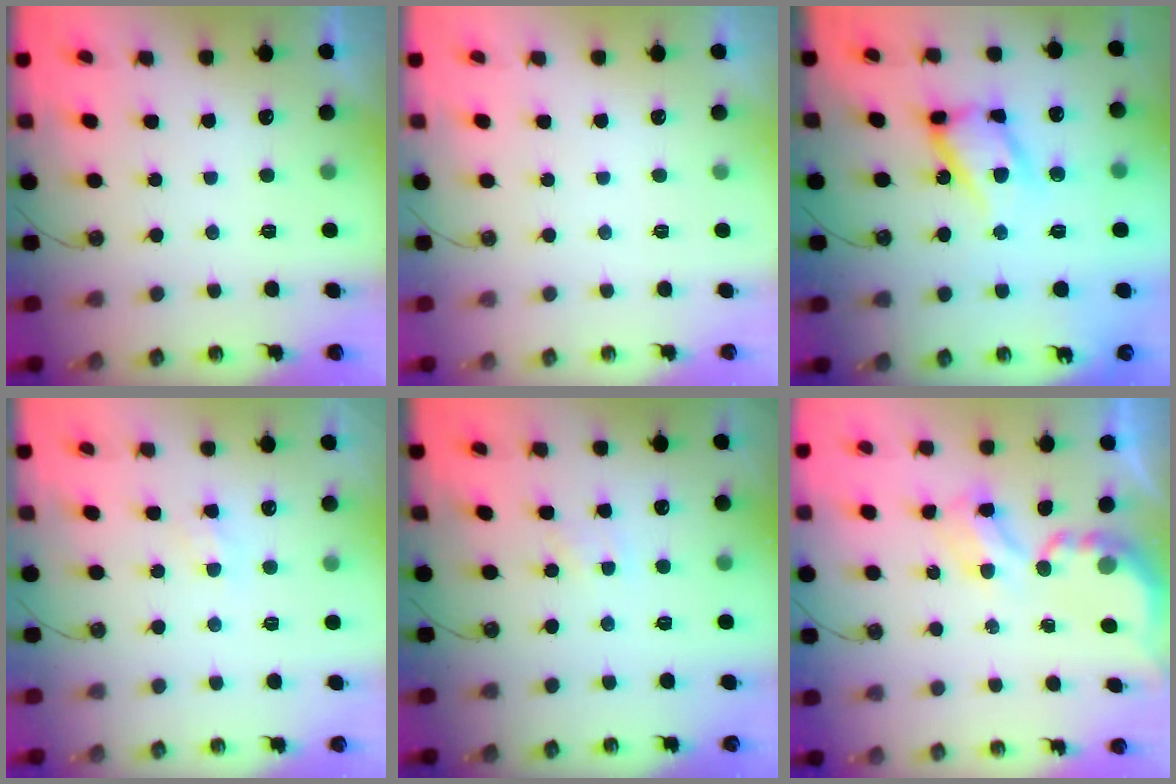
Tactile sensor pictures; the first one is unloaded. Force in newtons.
{"total": 0.0}
{"total": 16.1, "press": 16.0, "slide": 1.4}
{"total": 5.9, "press": 5.8, "slide": 0.7}
{"total": 3.2, "press": 3.2, "slide": 0.4}
{"total": 4.3, "press": 4.3, "slide": 0.0}